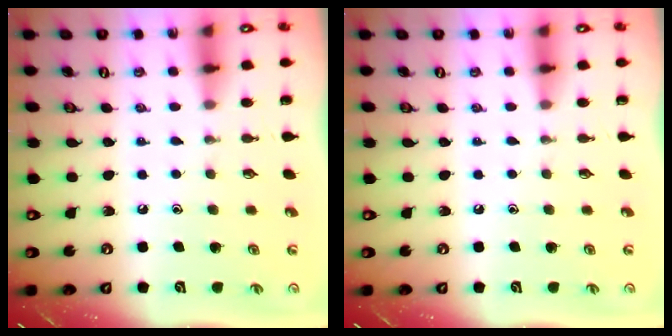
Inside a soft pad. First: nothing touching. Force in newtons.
{"total": 0.0}